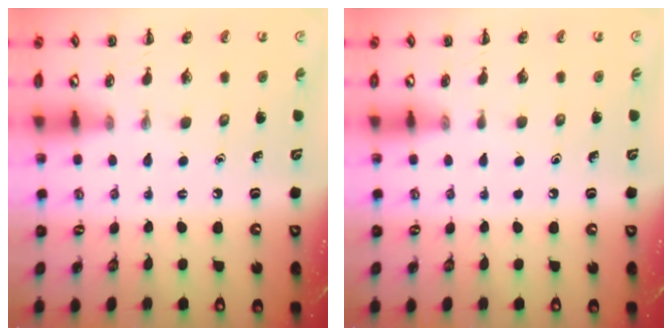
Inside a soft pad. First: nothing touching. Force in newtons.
{"total": 0.0}